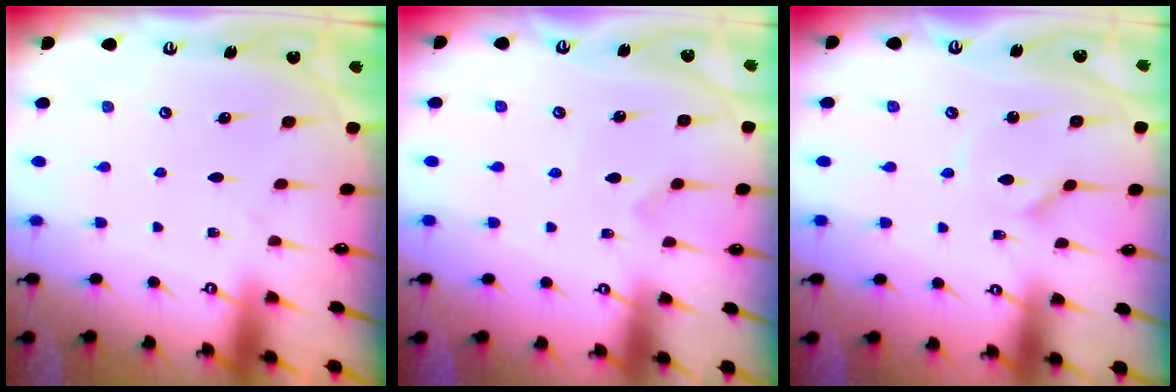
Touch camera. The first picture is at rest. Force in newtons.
{"total": 1.7, "press": 1.6, "slide": 0.5}
{"total": 1.0, "press": 1.0, "slide": 0.2}